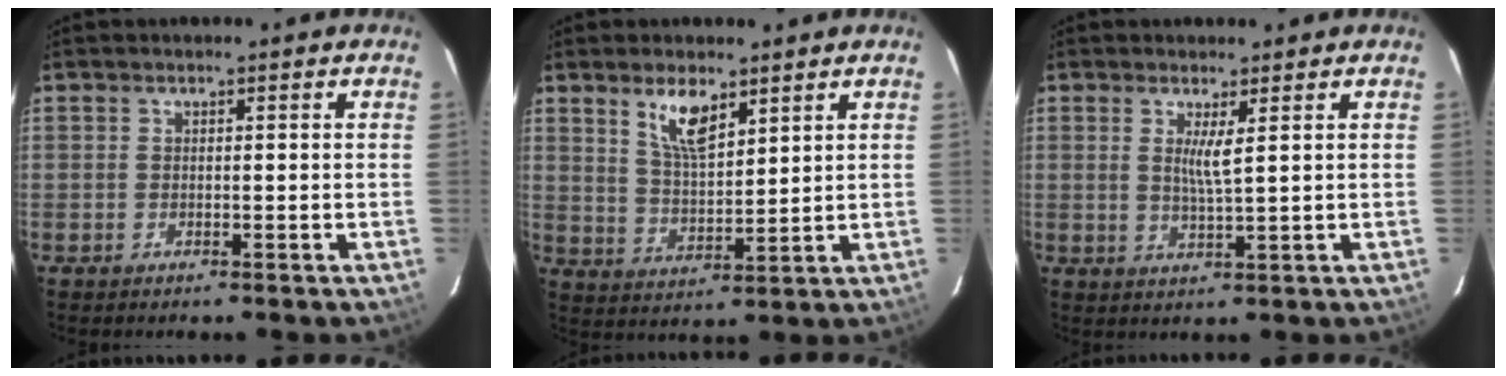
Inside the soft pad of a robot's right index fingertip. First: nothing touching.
{"total": 7.4, "force": [4.7, 2.6, 5.2], "torque": [-0.093, 0.000, 0.095]}
{"total": 3.4, "force": [1.2, -0.3, 3.2], "torque": [-0.059, -0.010, 0.019]}